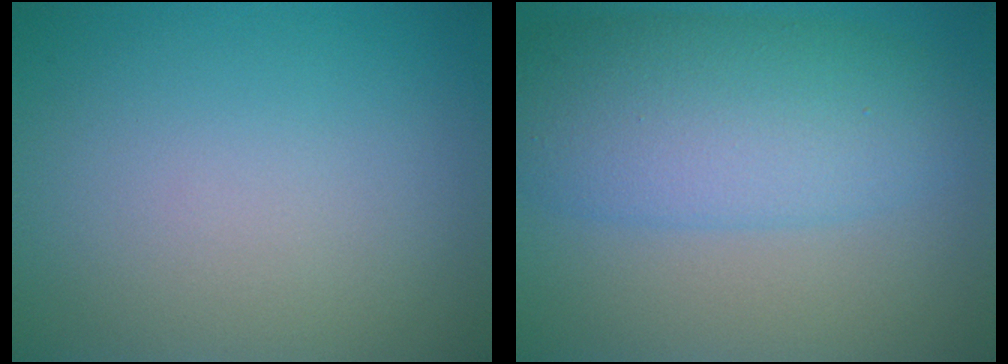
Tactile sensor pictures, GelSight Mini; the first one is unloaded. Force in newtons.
{"total": 7.5, "press": 7.5, "slide": 0.1}